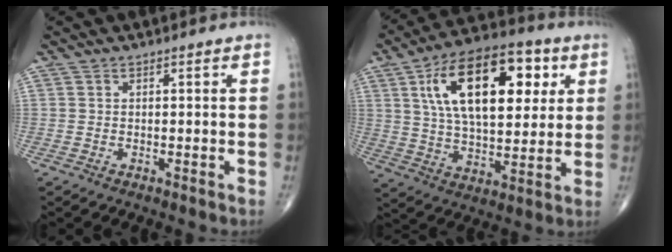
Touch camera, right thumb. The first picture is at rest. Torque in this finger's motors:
{"motor_torque": [-0.81, 1.98, 1.94, 0.83, 0.46]}